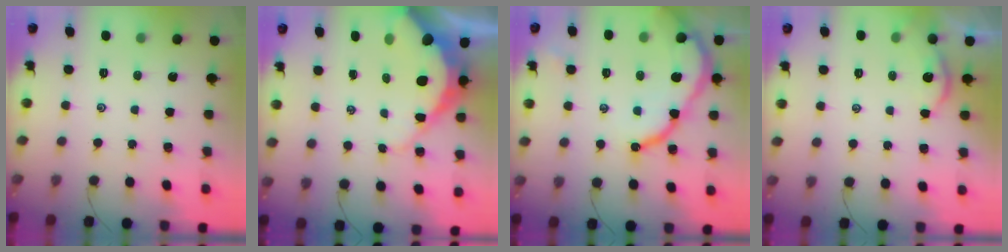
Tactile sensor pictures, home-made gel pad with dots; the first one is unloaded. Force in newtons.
{"total": 12.5, "press": 12.4, "slide": 1.6}
{"total": 13.1, "press": 13.0, "slide": 1.3}
{"total": 3.2, "press": 3.2, "slide": 0.2}